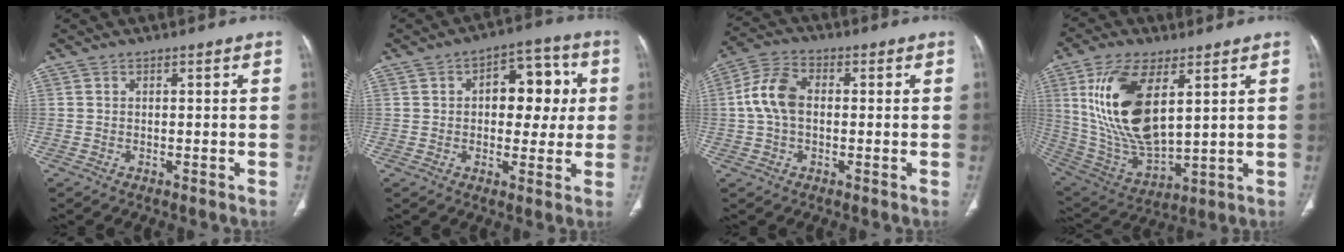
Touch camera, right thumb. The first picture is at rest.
{"total": 11.7, "force": [1.8, 7.2, 9.1], "torque": [-0.074, 0.020, 0.022]}
{"total": 8.3, "force": [0.2, 5.3, 6.3], "torque": [-0.130, 0.024, -0.004]}
{"total": 19.7, "force": [6.1, 9.0, 16.4], "torque": [-0.318, -0.029, 0.128]}